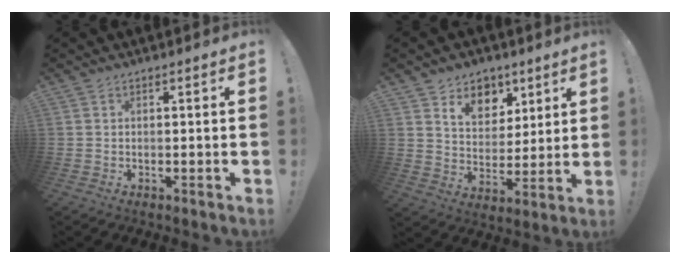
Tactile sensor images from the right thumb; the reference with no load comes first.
{"total": 10.5, "force": [6.7, 7.5, 2.9], "torque": [-0.040, -0.048, 0.131]}